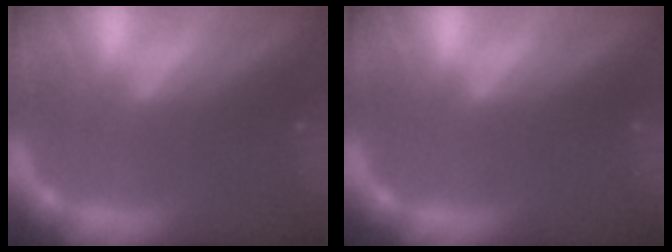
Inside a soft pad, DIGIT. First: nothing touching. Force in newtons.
{"total": 0.0}